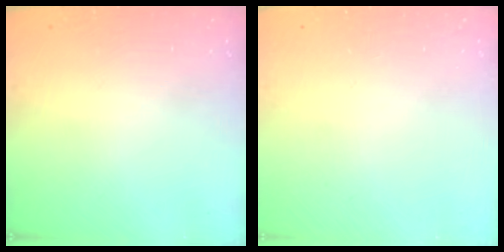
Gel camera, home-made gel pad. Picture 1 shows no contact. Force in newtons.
{"total": 0.0}